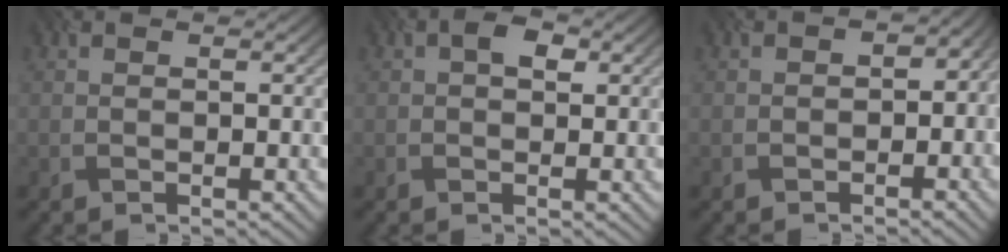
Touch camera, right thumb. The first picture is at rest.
{"total": 1.3, "force": [0.4, 0.9, 0.9], "torque": [-0.016, 0.007, 0.006]}
{"total": 2.7, "force": [-1.7, 1.5, 1.5], "torque": [-0.019, -0.003, -0.021]}